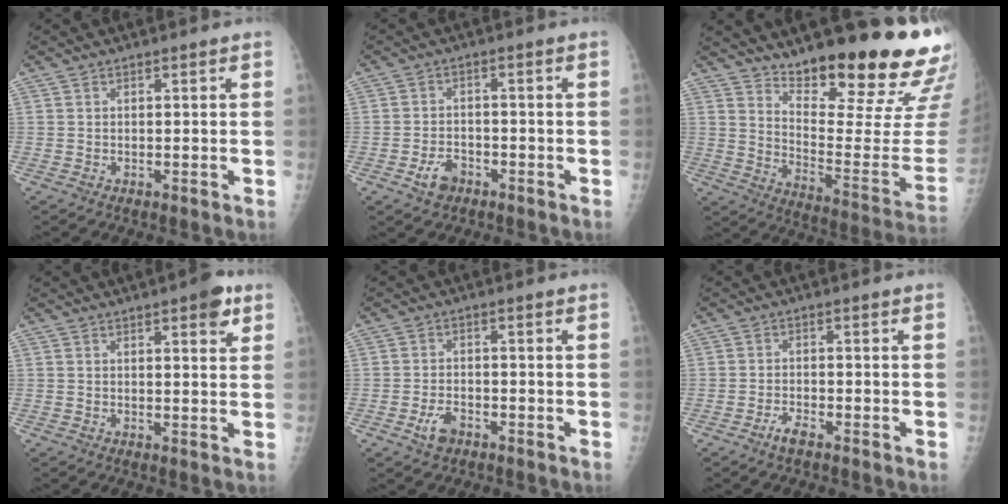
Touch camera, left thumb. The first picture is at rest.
{"total": 4.4, "force": [-2.5, 2.9, 2.1], "torque": [-0.031, 0.017, -0.040]}
{"total": 22.2, "force": [16.6, 5.0, 13.9], "torque": [-0.171, -0.125, 0.241]}
{"total": 4.7, "force": [2.6, 1.6, 3.5], "torque": [-0.034, -0.009, 0.027]}
{"total": 3.9, "force": [-2.2, 2.3, 2.2], "torque": [-0.038, 0.011, -0.037]}
{"total": 2.6, "force": [-1.9, 0.8, 1.6], "torque": [-0.036, 0.008, -0.038]}